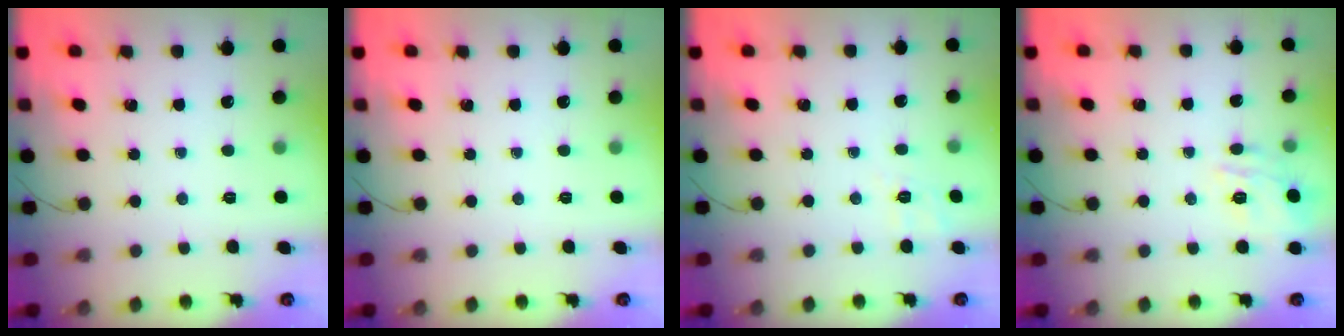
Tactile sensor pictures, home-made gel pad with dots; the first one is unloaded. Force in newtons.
{"total": 0.0}
{"total": 1.9, "press": 0.7, "slide": 1.7}
{"total": 10.1, "press": 10.0, "slide": 1.0}